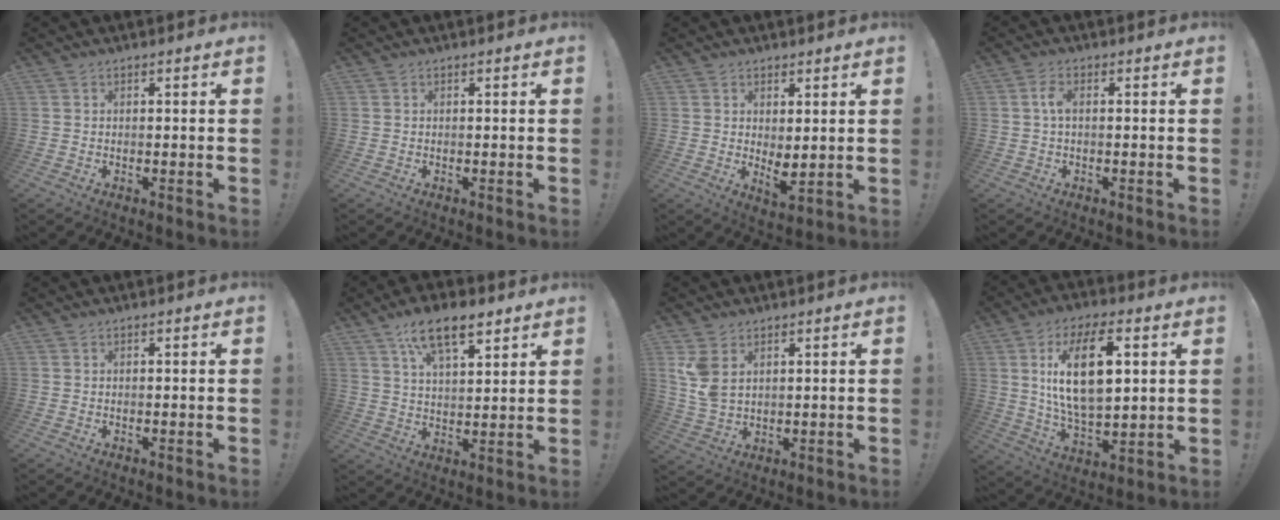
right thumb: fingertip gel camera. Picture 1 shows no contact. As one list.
[{"total": 0.0}, {"total": 4.4, "force": [1.4, 1.7, 3.8], "torque": [-0.046, -0.022, 0.029]}, {"total": 3.3, "force": [0.1, 1.2, 3.1], "torque": [-0.066, 0.005, -0.001]}, {"total": 0.0}, {"total": 12.2, "force": [7.5, 5.1, 8.2], "torque": [-0.135, -0.024, 0.133]}, {"total": 7.2, "force": [3.3, 4.4, 4.6], "torque": [-0.094, -0.012, 0.065]}, {"total": 19.3, "force": [5.2, 9.5, 16.0], "torque": [-0.287, -0.005, 0.075]}]